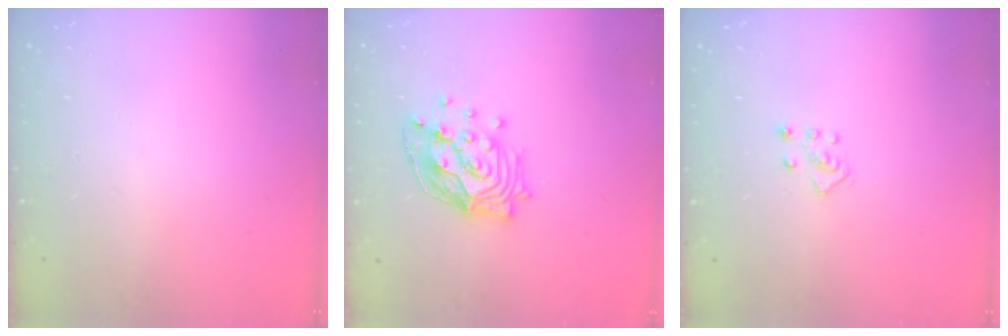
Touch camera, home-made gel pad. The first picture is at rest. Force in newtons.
{"total": 17.0, "press": 16.1, "slide": 5.5}
{"total": 5.0, "press": 4.9, "slide": 0.4}